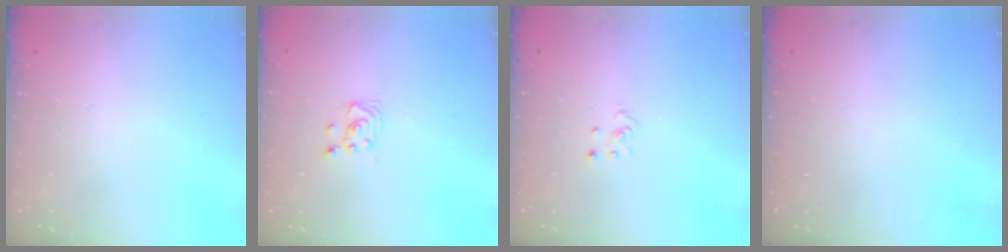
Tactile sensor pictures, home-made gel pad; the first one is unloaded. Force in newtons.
{"total": 2.2, "press": 2.2, "slide": 0.3}
{"total": 2.3, "press": 2.3, "slide": 0.2}
{"total": 0.0}